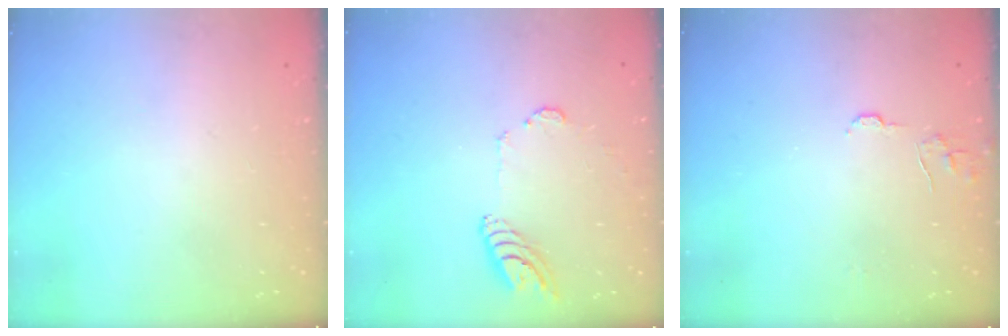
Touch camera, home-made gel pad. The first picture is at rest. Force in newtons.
{"total": 10.5, "press": 10.4, "slide": 1.1}
{"total": 5.4, "press": 5.4, "slide": 0.5}